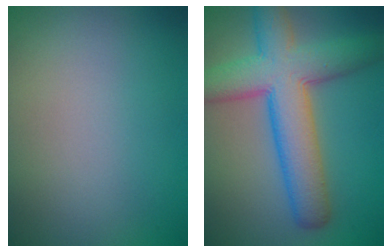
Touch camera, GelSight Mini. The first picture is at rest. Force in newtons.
{"total": 8.6, "press": 8.6, "slide": 0.3}